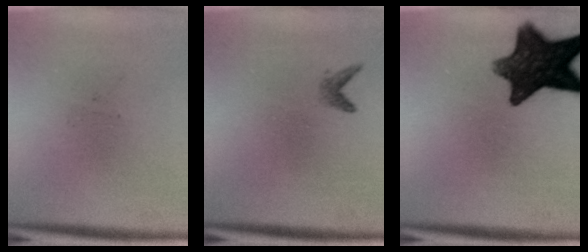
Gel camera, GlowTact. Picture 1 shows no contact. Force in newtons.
{"total": 0.9}
{"total": 12.4}